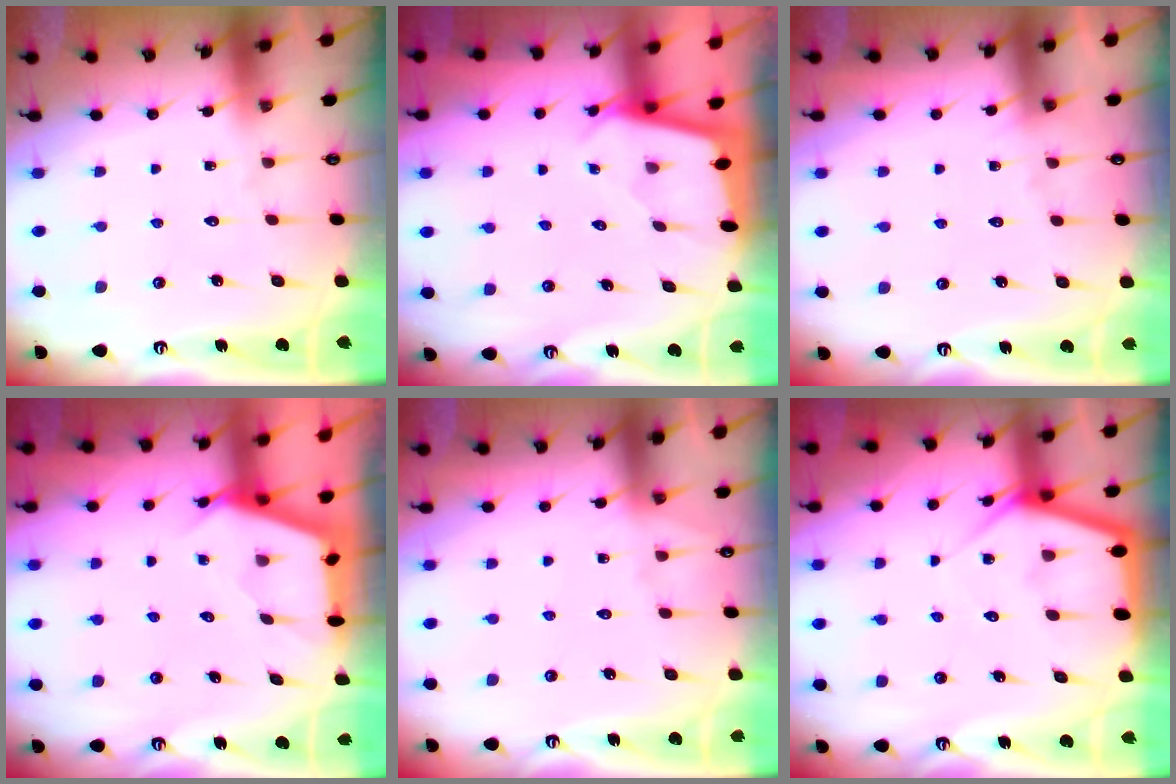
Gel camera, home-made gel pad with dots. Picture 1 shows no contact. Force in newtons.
{"total": 1.9, "press": 1.9, "slide": 0.2}
{"total": 4.3, "press": 4.3, "slide": 0.6}
{"total": 2.6, "press": 2.6, "slide": 0.4}
{"total": 3.3, "press": 3.2, "slide": 0.5}
{"total": 6.6, "press": 6.6, "slide": 0.4}